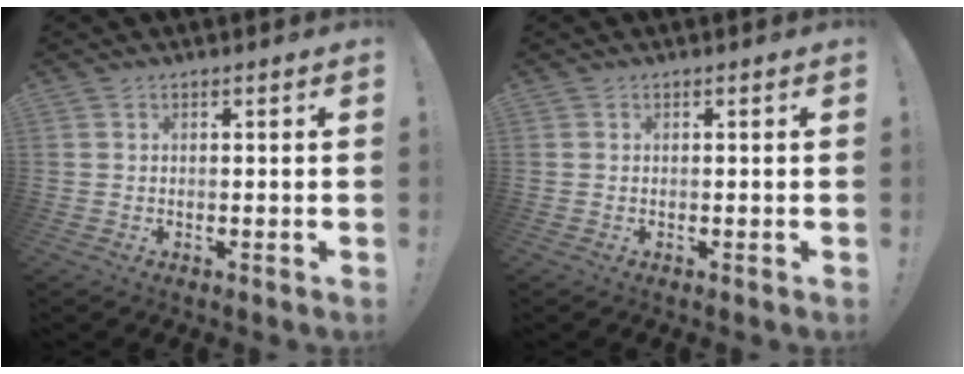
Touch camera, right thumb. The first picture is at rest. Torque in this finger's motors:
{"motor_torque": [0.00, 0.00, 0.00, 0.00, 0.00]}